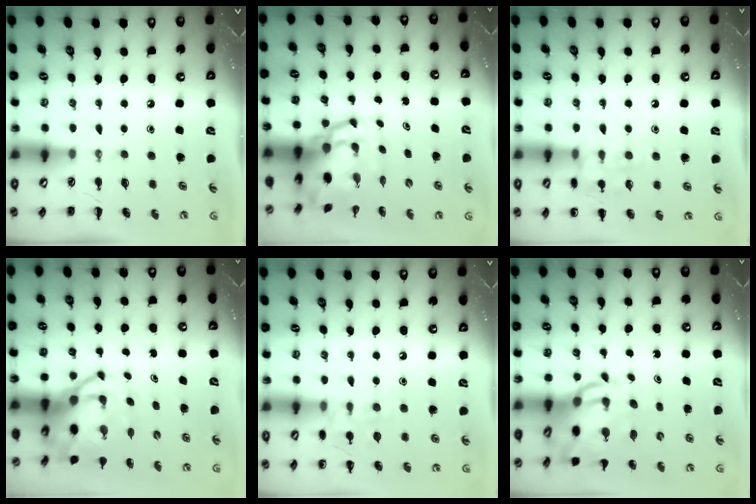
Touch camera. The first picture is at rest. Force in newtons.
{"total": 8.4, "press": 8.1, "slide": 2.1}
{"total": 10.8, "press": 10.8, "slide": 0.6}
{"total": 8.0, "press": 7.7, "slide": 2.1}
{"total": 9.1, "press": 9.1, "slide": 1.1}
{"total": 9.2, "press": 9.0, "slide": 2.2}